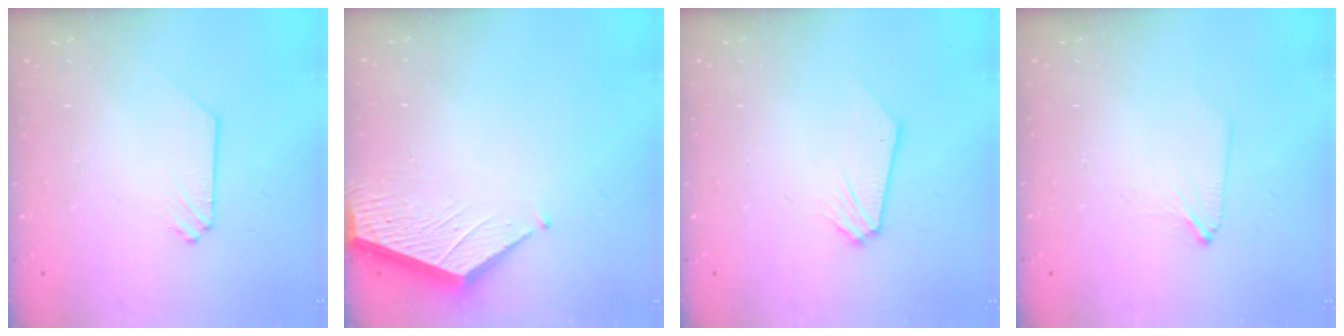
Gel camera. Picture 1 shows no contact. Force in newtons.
{"total": 3.5, "press": 3.5, "slide": 0.3}
{"total": 0.0}
{"total": 1.2, "press": 1.2, "slide": 0.3}